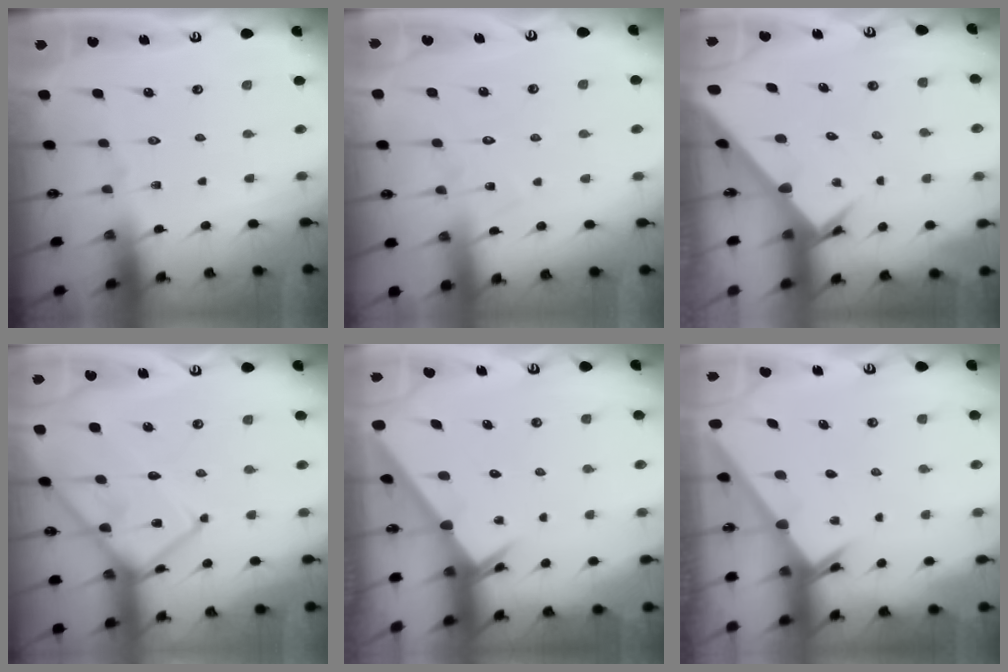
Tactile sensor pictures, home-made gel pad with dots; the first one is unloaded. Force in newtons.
{"total": 6.8, "press": 6.8, "slide": 0.6}
{"total": 3.1, "press": 3.1, "slide": 0.3}
{"total": 15.1, "press": 15.0, "slide": 1.6}
{"total": 2.4, "press": 2.4, "slide": 0.1}
{"total": 2.5, "press": 2.5, "slide": 0.2}